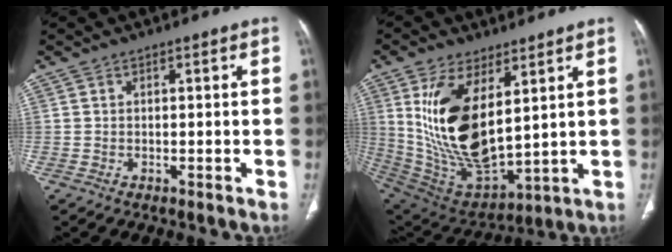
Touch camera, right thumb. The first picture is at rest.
{"total": 19.8, "force": [5.6, 9.3, 16.5], "torque": [-0.308, -0.033, 0.131]}